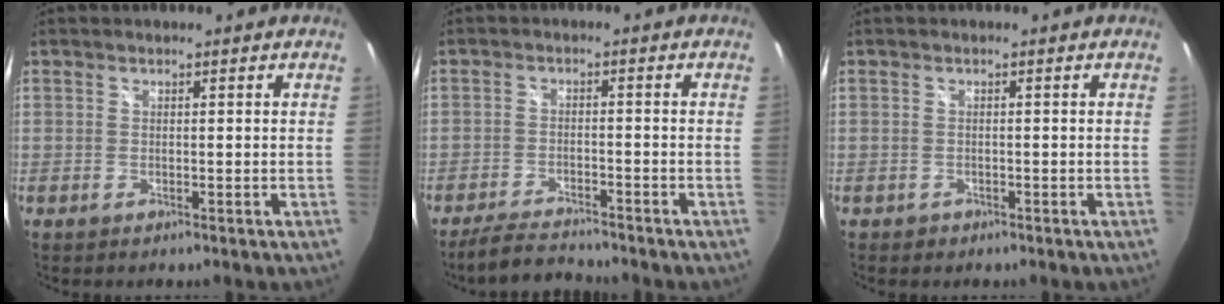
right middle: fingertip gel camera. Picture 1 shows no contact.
{"total": 6.8, "force": [-6.3, 0.9, 2.2], "torque": [-0.066, -0.009, -0.109]}
{"total": 1.2, "force": [-0.7, 1.0, 0.2], "torque": [-0.007, -0.002, -0.008]}